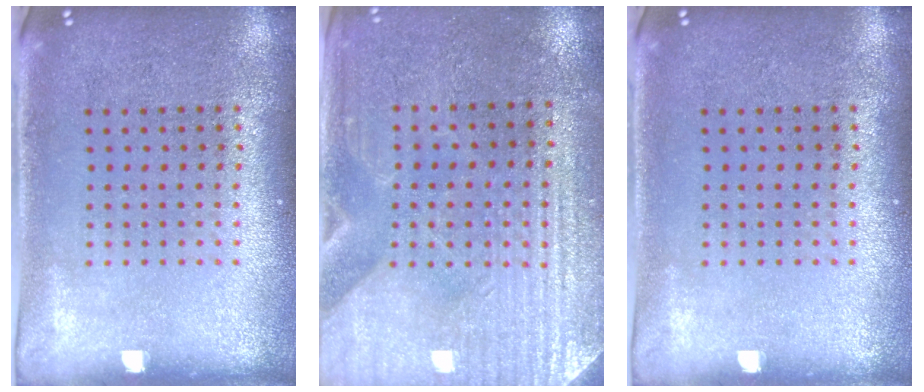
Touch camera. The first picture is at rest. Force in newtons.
{"total": 3.4, "press": 3.2, "slide": 1.2}
{"total": 0.0}